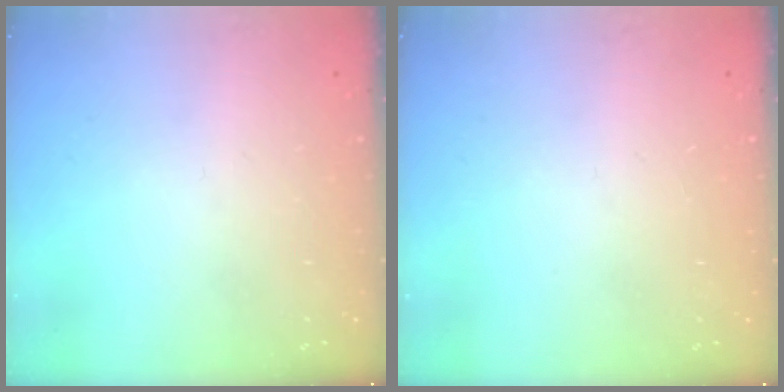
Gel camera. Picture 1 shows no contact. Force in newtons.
{"total": 0.0}